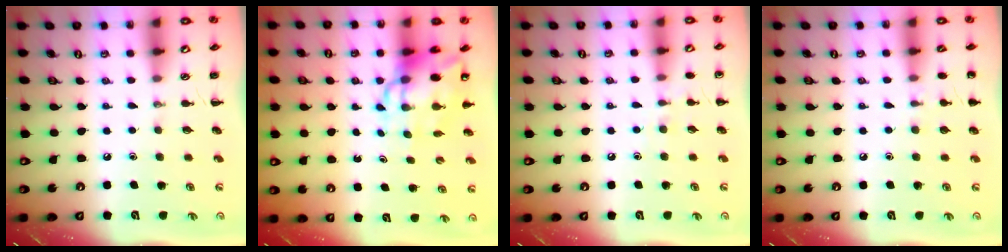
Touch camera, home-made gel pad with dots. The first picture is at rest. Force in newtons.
{"total": 10.1, "press": 9.7, "slide": 2.8}
{"total": 5.8, "press": 5.5, "slide": 1.8}
{"total": 6.3, "press": 6.1, "slide": 1.6}